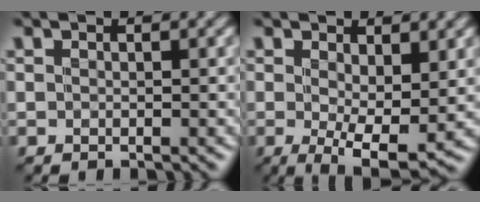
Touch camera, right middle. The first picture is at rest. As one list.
[{"total": 5.5, "force": [0.2, 1.7, 5.2], "torque": [-0.088, -0.015, 0.006]}]